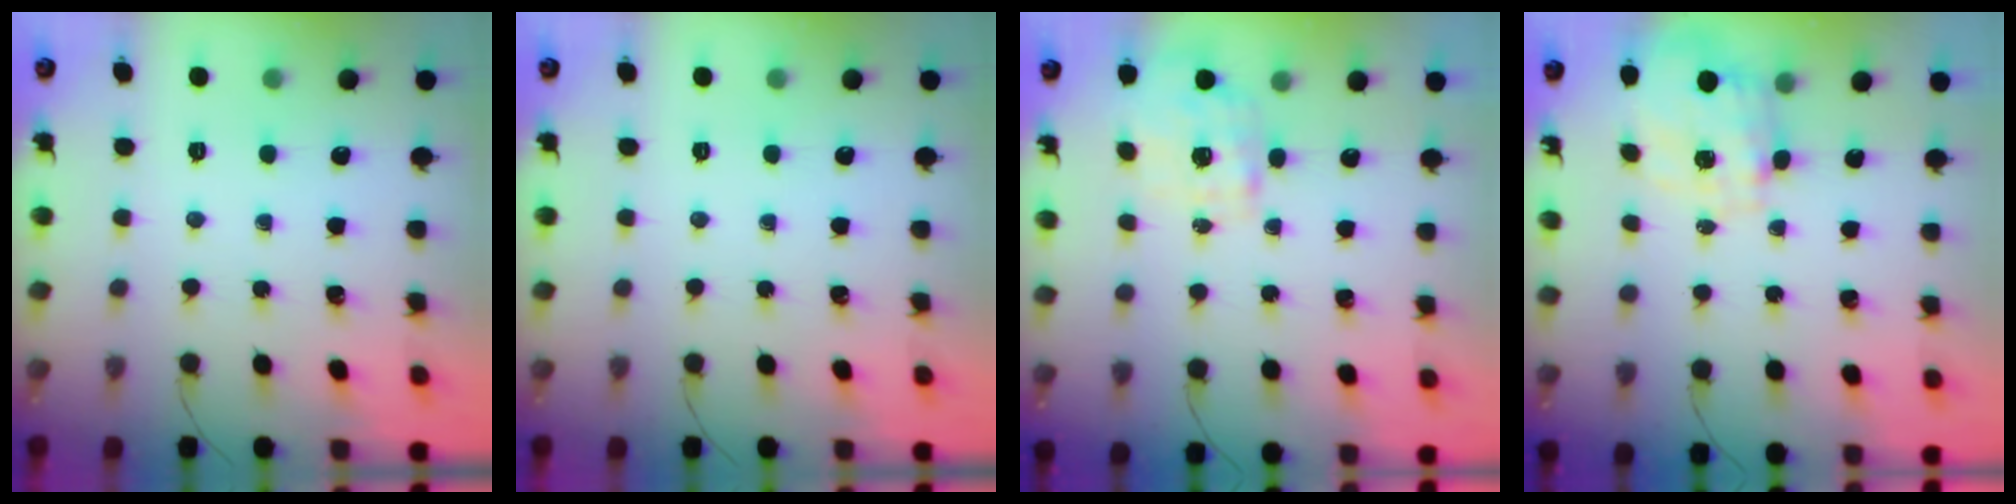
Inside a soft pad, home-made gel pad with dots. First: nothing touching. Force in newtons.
{"total": 0.0}
{"total": 1.9, "press": 1.8, "slide": 0.5}
{"total": 2.9, "press": 2.7, "slide": 1.1}